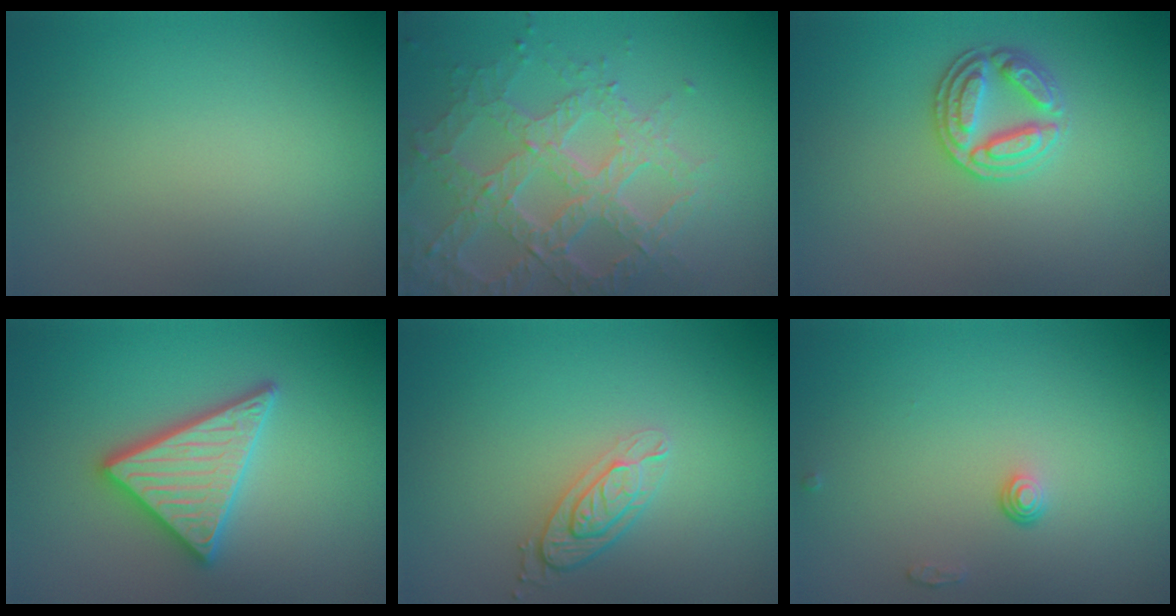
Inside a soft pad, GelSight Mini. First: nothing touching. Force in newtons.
{"total": 7.0, "press": 5.2, "slide": 4.7}
{"total": 2.9, "press": 2.9, "slide": 0.5}
{"total": 4.9, "press": 4.8, "slide": 0.7}
{"total": 2.8, "press": 2.2, "slide": 1.7}
{"total": 1.0, "press": 0.7, "slide": 0.8}